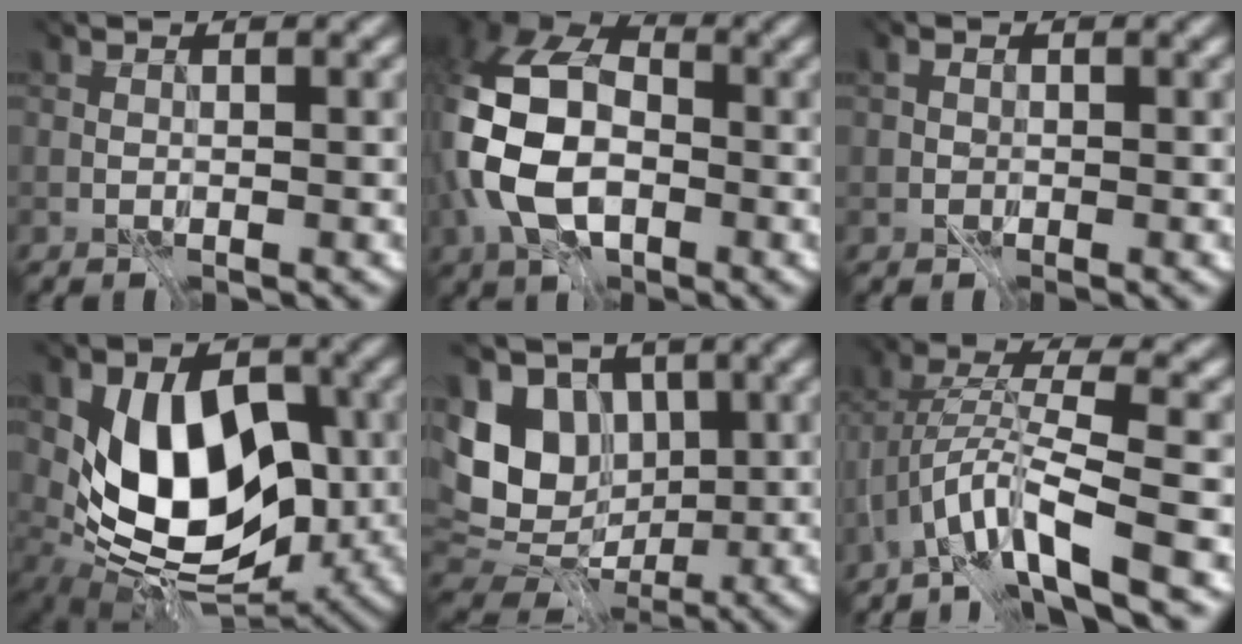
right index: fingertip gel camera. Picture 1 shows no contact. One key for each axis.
{"total": 10.2, "fx": -3.5, "fy": 5.9, "fz": 7.5, "tx": -0.179, "ty": -0.017, "tz": -0.055}
{"total": 0.9, "fx": -0.5, "fy": 0.8, "fz": 0.1, "tx": -0.016, "ty": -0.001, "tz": 0.002}
{"total": 8.0, "fx": -2.3, "fy": 4.7, "fz": 6.0, "tx": -0.112, "ty": -0.028, "tz": -0.015}
{"total": 6.7, "fx": -0.3, "fy": 5.2, "fz": 4.1, "tx": -0.089, "ty": -0.022, "tz": 0.015}
{"total": 7.1, "fx": -5.8, "fy": -0.6, "fz": 4.2, "tx": -0.078, "ty": -0.005, "tz": -0.092}